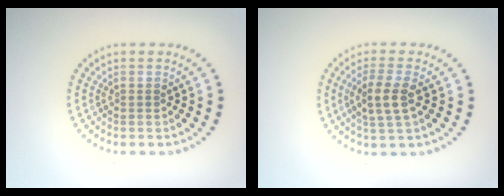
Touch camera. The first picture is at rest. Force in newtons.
{"total": 2.8, "press": 2.7, "slide": 1.0}